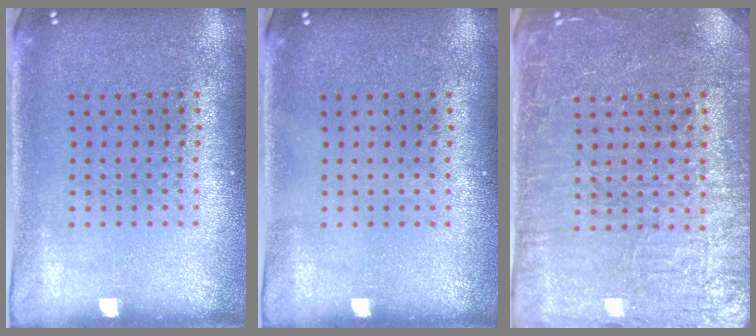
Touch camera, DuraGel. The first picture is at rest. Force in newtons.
{"total": 0.0}
{"total": 4.1, "press": 3.9, "slide": 1.1}